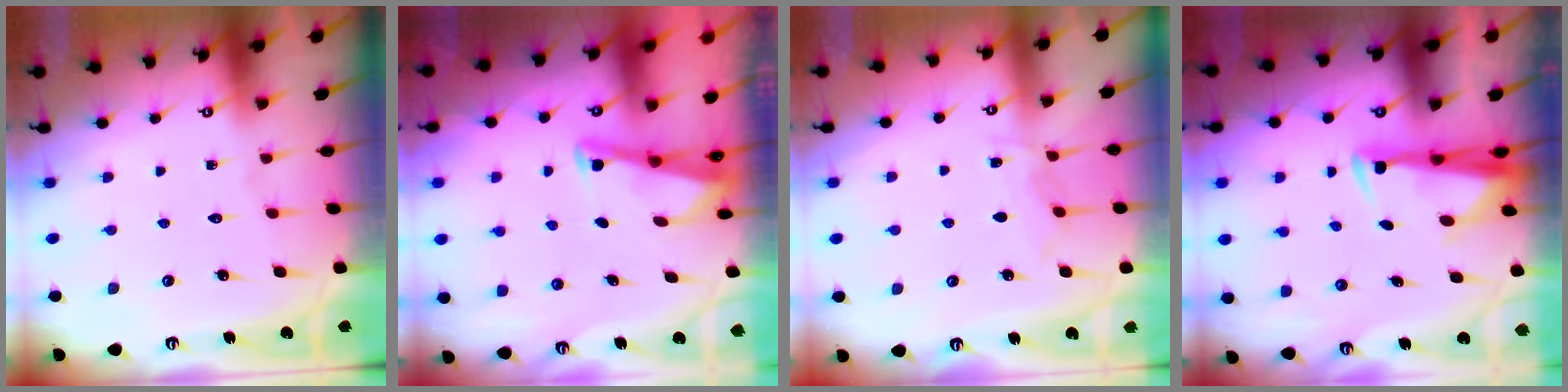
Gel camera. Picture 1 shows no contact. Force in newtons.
{"total": 2.9, "press": 2.9, "slide": 0.3}
{"total": 4.9, "press": 4.9, "slide": 0.5}
{"total": 3.3, "press": 3.2, "slide": 0.7}